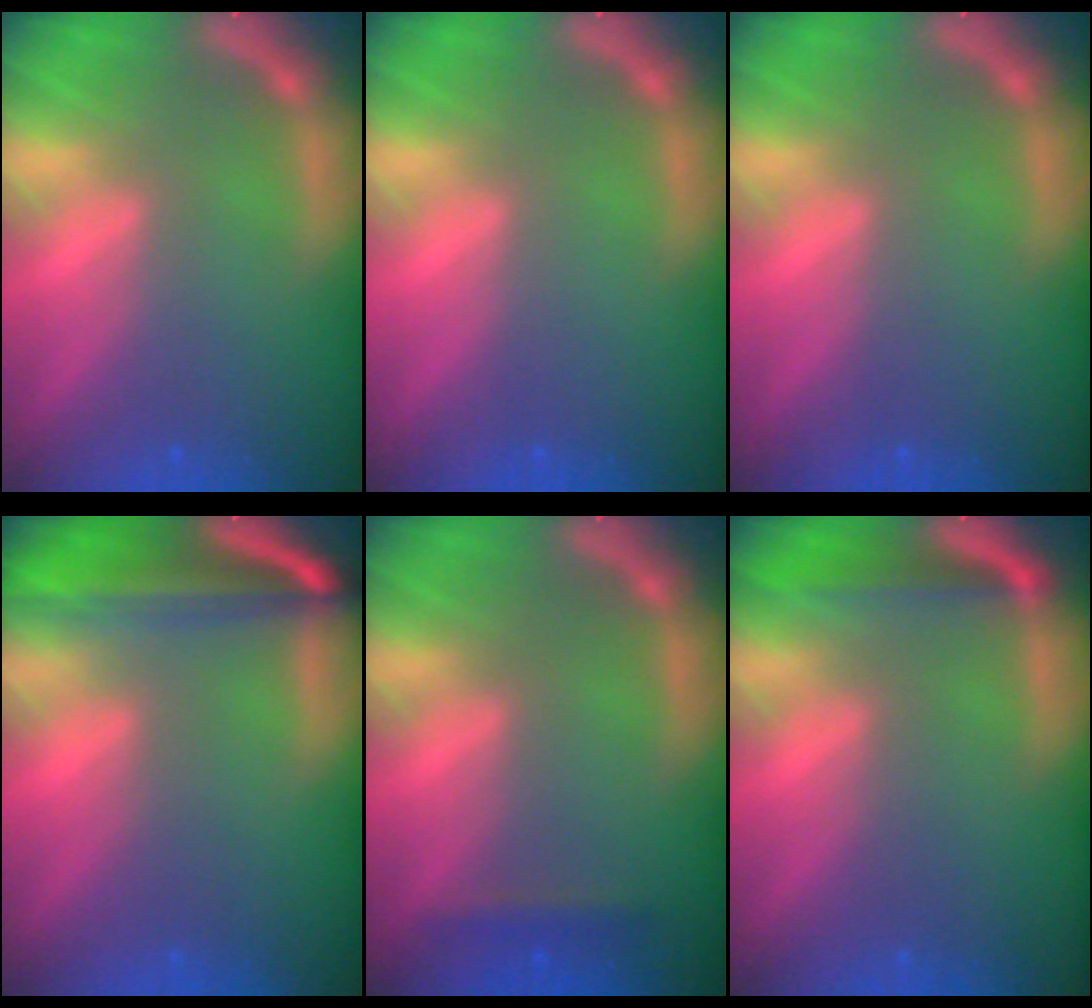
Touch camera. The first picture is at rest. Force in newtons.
{"total": 0.0}
{"total": 0.0}
{"total": 8.0}
{"total": 1.4}
{"total": 3.0}